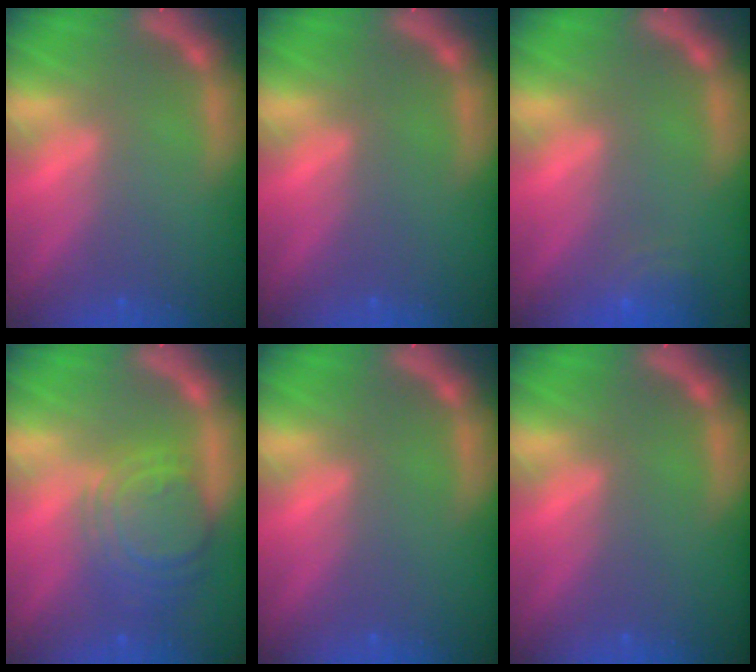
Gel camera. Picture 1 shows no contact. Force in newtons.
{"total": 0.0}
{"total": 3.0}
{"total": 7.6}
{"total": 0.0}
{"total": 0.0}